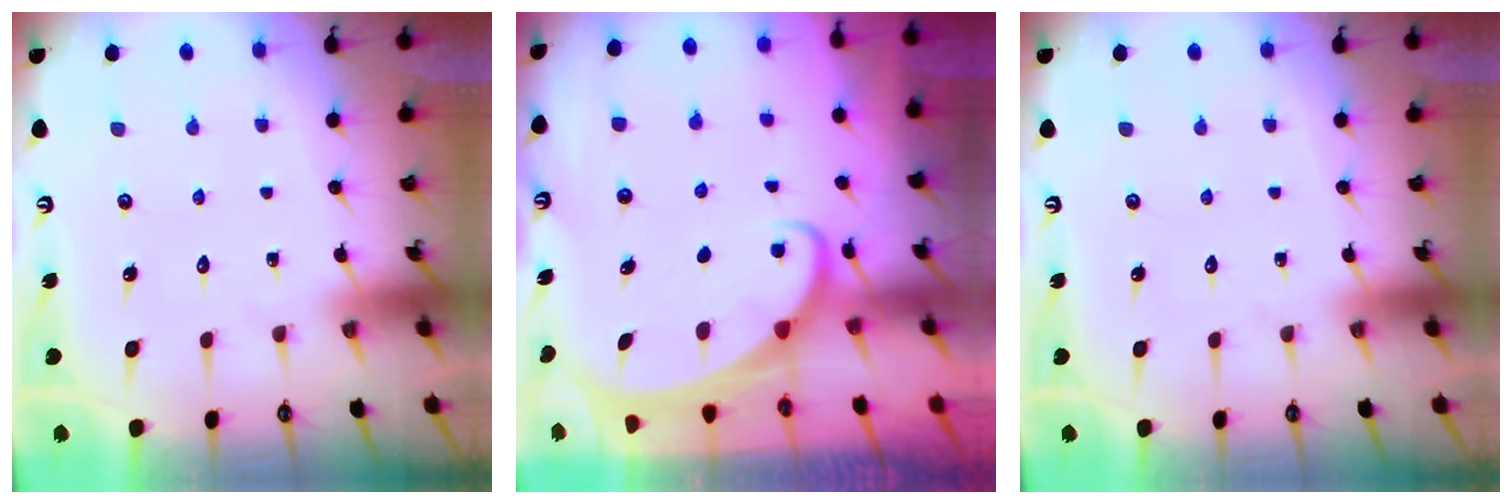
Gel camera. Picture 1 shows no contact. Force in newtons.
{"total": 2.4, "press": 2.3, "slide": 0.3}
{"total": 0.0}